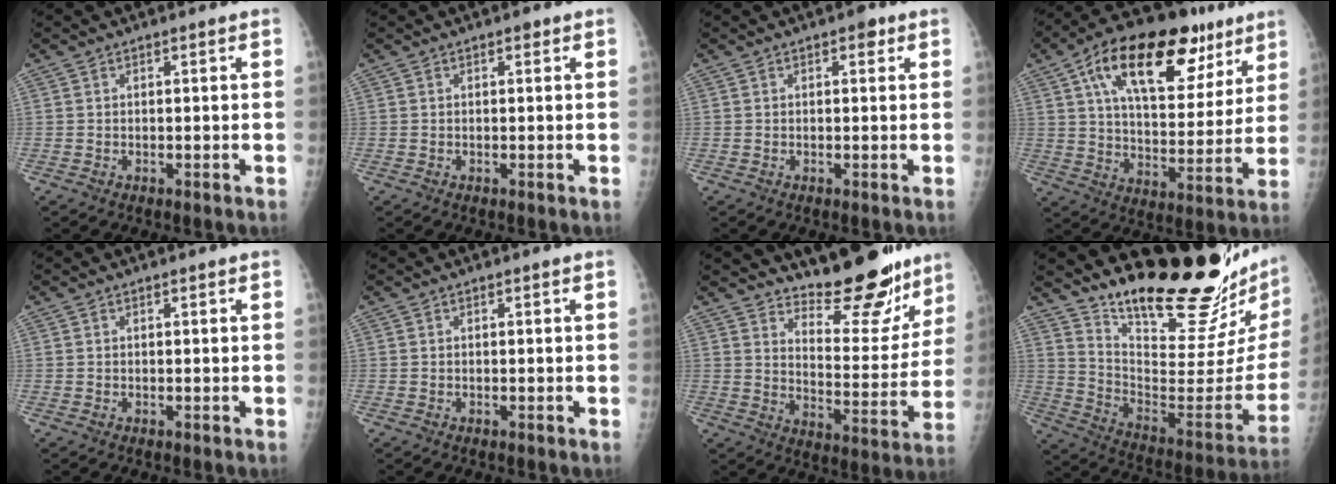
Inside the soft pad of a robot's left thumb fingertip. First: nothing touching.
{"total": 0.7, "force": [0.4, 0.4, 0.4], "torque": [0.001, 0.000, 0.002]}
{"total": 1.7, "force": [0.8, 1.0, 1.1], "torque": [-0.004, 0.001, 0.007]}
{"total": 25.5, "force": [12.9, 12.5, 18.1], "torque": [-0.243, -0.008, 0.202]}
{"total": 0.0}
{"total": 0.0}
{"total": 16.5, "force": [14.1, 5.1, 6.9], "torque": [-0.046, -0.120, 0.200]}
{"total": 28.8, "force": [24.4, 4.3, 14.6], "torque": [-0.198, -0.192, 0.351]}